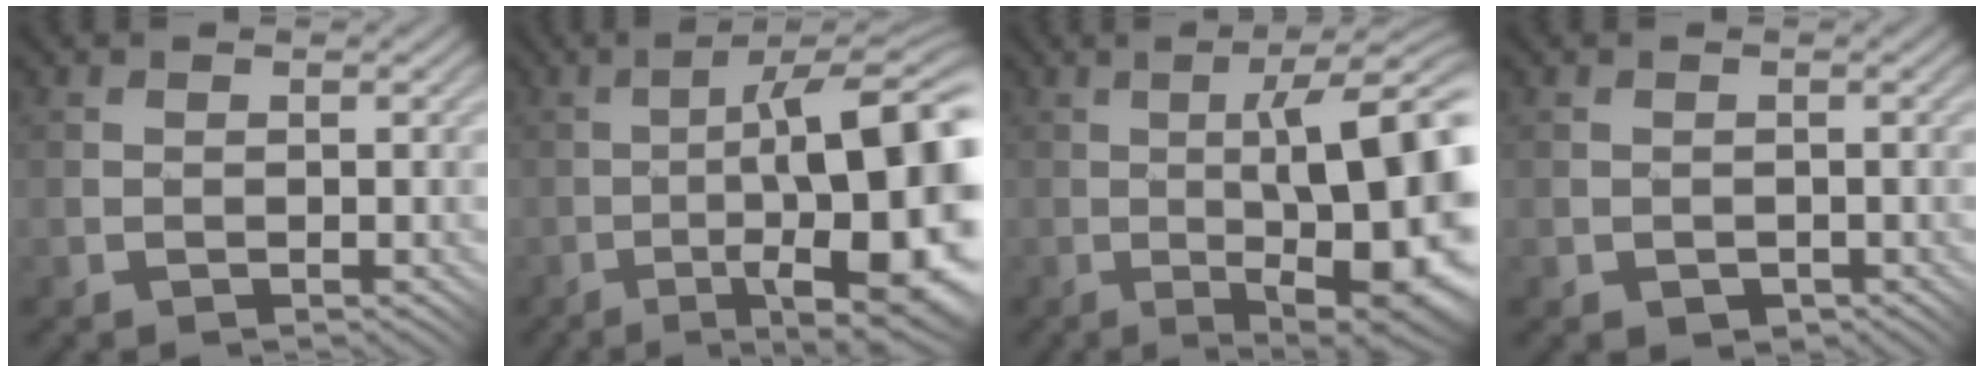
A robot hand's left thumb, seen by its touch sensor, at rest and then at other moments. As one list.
[{"total": 17.5, "force": [-3.6, 4.4, 16.5], "torque": [-0.191, 0.010, -0.051]}, {"total": 15.6, "force": [-0.9, 3.6, 15.2], "torque": [-0.190, 0.004, -0.018]}, {"total": 1.1, "force": [-0.6, 0.8, 0.4], "torque": [-0.010, -0.004, -0.009]}]